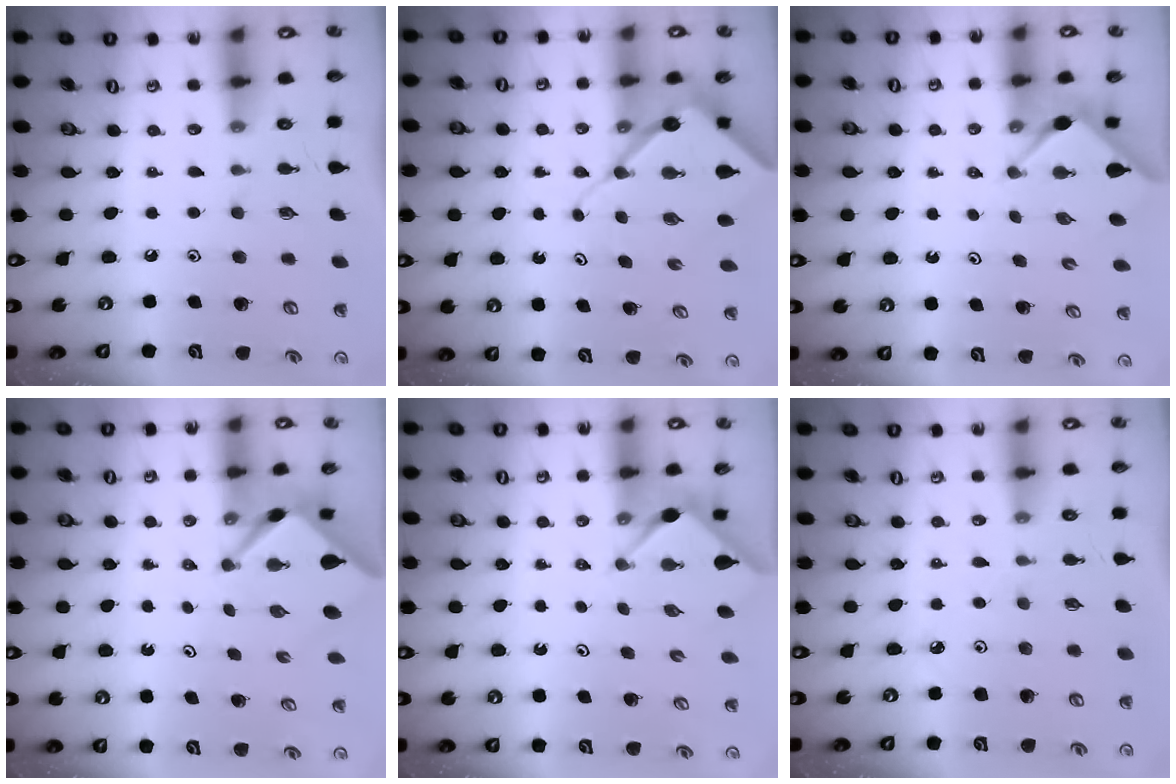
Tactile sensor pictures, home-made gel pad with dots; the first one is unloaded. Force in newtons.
{"total": 7.7, "press": 7.7, "slide": 0.8}
{"total": 3.0, "press": 3.0, "slide": 0.5}
{"total": 2.8, "press": 2.7, "slide": 0.3}
{"total": 2.9, "press": 2.9, "slide": 0.3}
{"total": 2.2, "press": 2.2, "slide": 0.2}